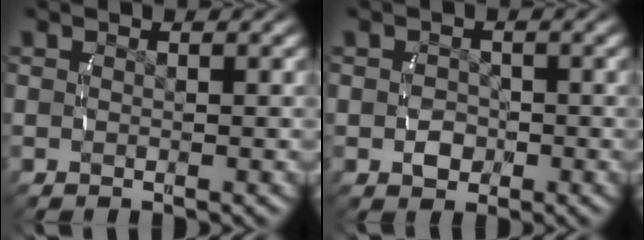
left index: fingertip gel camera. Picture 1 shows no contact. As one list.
[{"total": 1.3, "force": [-0.6, 1.1, 0.5], "torque": [0.000, -0.008, -0.005]}]